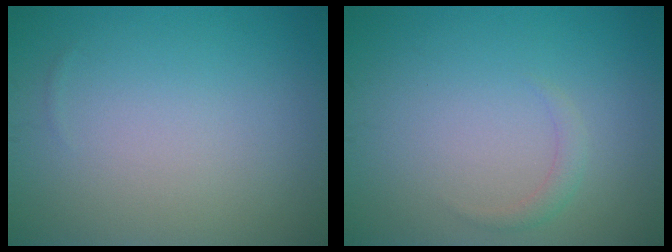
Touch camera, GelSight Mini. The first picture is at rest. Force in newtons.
{"total": 1.0, "press": 1.0, "slide": 0.1}